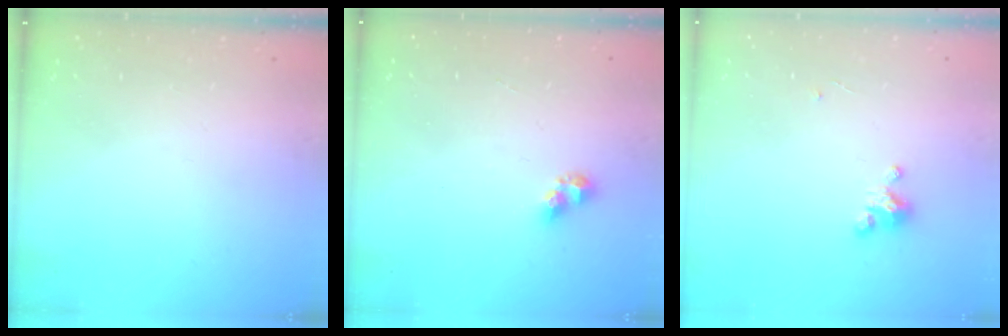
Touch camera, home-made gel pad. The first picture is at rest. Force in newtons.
{"total": 5.3, "press": 5.3, "slide": 0.3}
{"total": 2.7, "press": 2.7, "slide": 0.3}